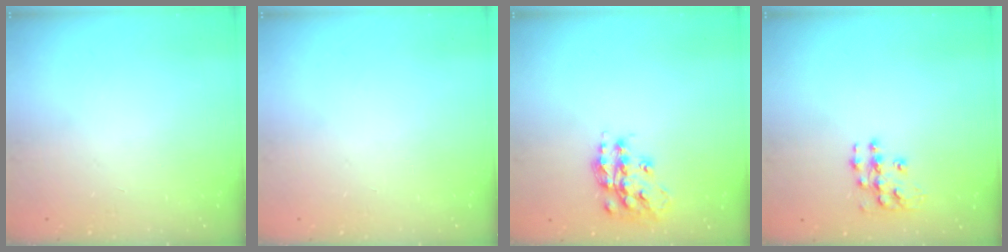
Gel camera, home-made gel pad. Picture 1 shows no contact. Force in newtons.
{"total": 0.0}
{"total": 14.6, "press": 14.6, "slide": 0.8}
{"total": 10.0, "press": 10.0, "slide": 0.7}